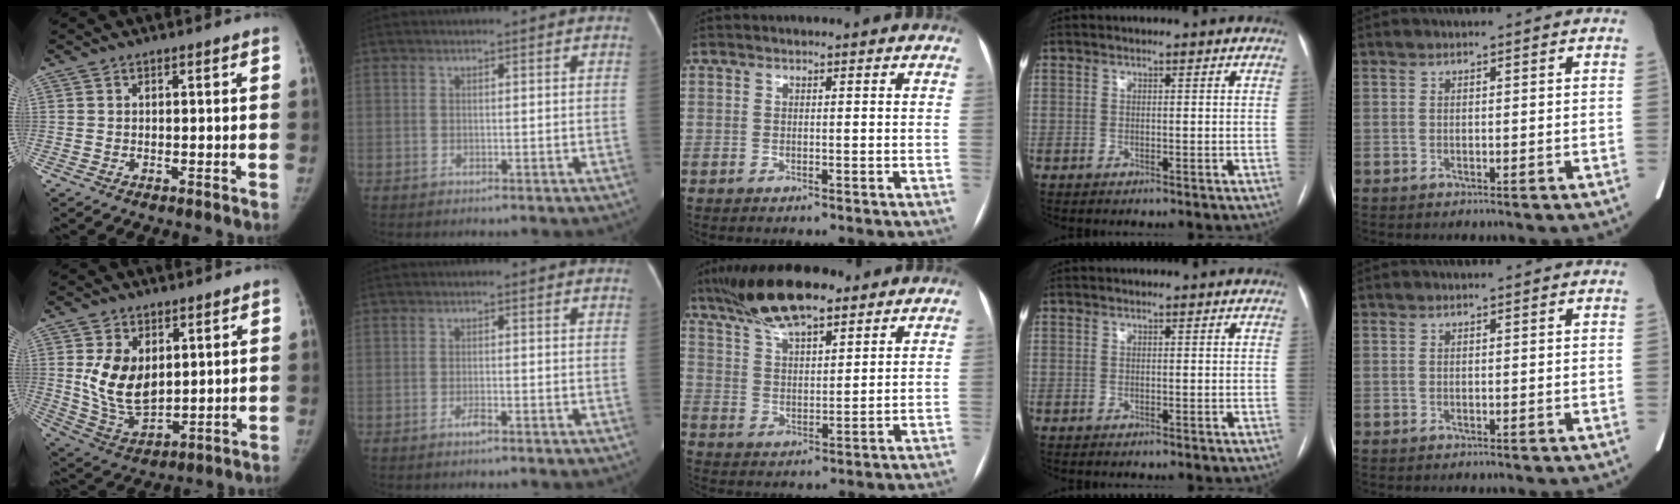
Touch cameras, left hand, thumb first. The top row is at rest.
{"thumb": {"total": 11.9, "force": [2.8, 7.6, 8.7], "torque": [-0.130, -0.025, 0.068]}, "index": {"total": 0.9, "force": [-0.7, 0.0, 0.6], "torque": [-0.016, -0.001, -0.013]}, "middle": {"total": 13.2, "force": [9.9, 3.3, 8.0], "torque": [-0.153, 0.021, 0.178]}}